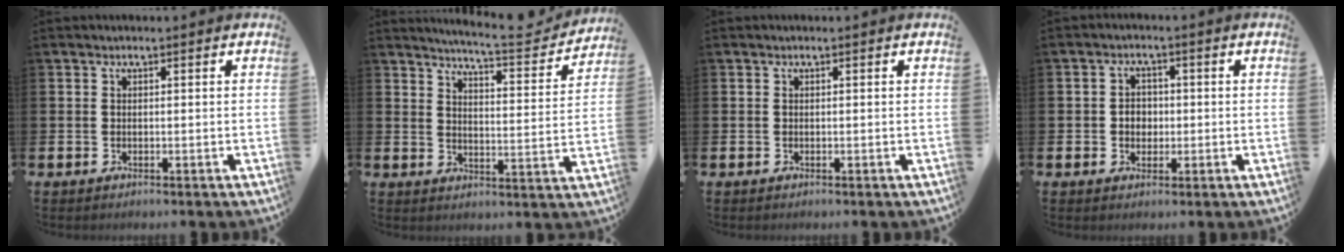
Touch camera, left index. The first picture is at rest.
{"total": 5.7, "force": [5.5, 0.2, 1.5], "torque": [-0.032, -0.050, 0.088]}
{"total": 0.0}
{"total": 2.7, "force": [0.0, 2.4, 1.2], "torque": [-0.012, 0.001, -0.008]}